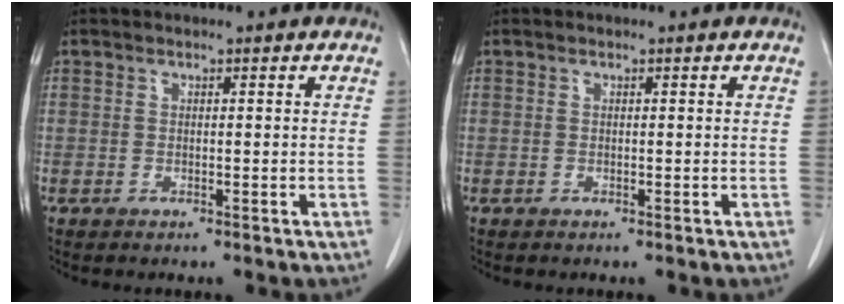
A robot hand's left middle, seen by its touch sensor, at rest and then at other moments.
{"total": 0.0}